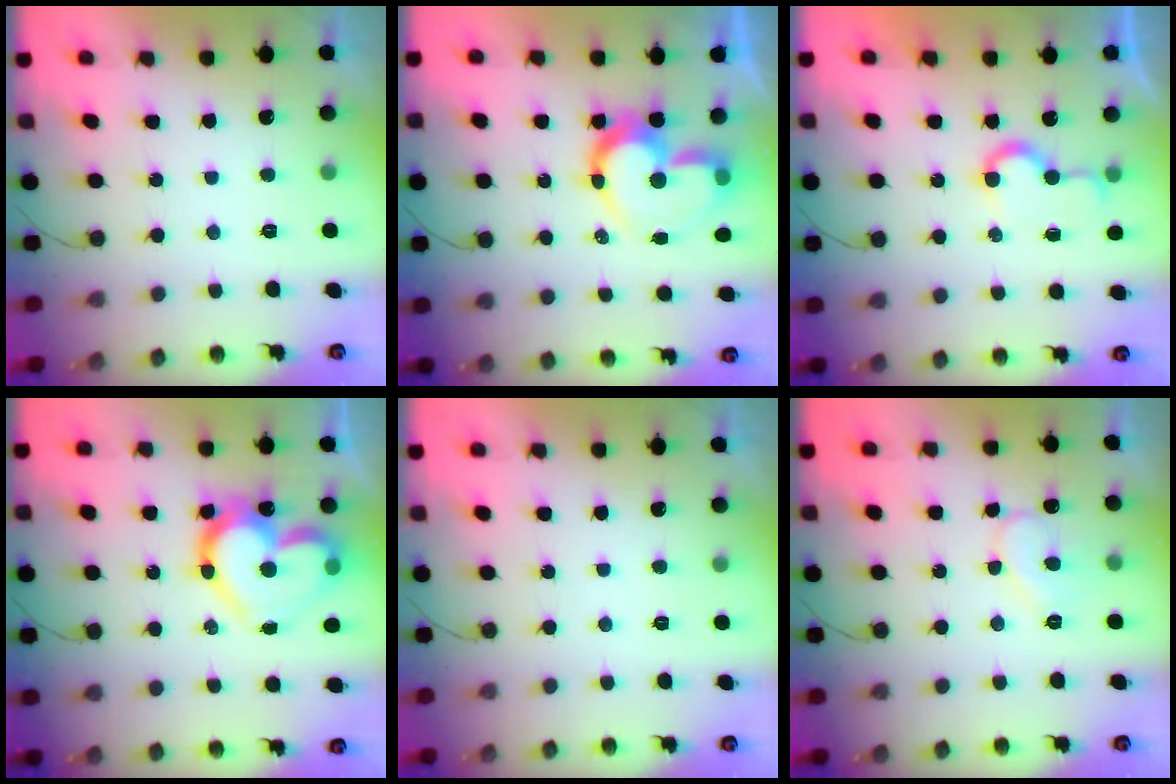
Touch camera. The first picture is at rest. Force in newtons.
{"total": 15.8, "press": 15.7, "slide": 1.3}
{"total": 5.8, "press": 5.8, "slide": 0.6}
{"total": 20.0, "press": 19.9, "slide": 2.0}
{"total": 0.0}
{"total": 8.6, "press": 8.5, "slide": 0.7}